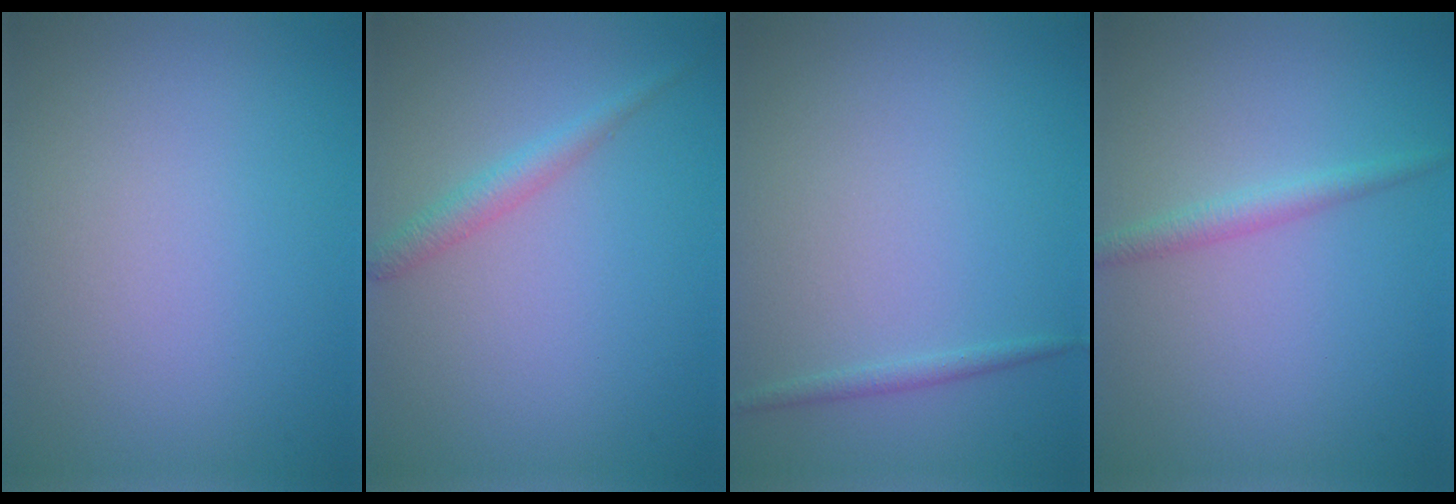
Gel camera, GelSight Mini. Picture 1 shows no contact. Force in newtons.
{"total": 1.8, "press": 1.8, "slide": 0.0}
{"total": 0.9, "press": 0.9, "slide": 0.1}
{"total": 1.6, "press": 1.6, "slide": 0.1}